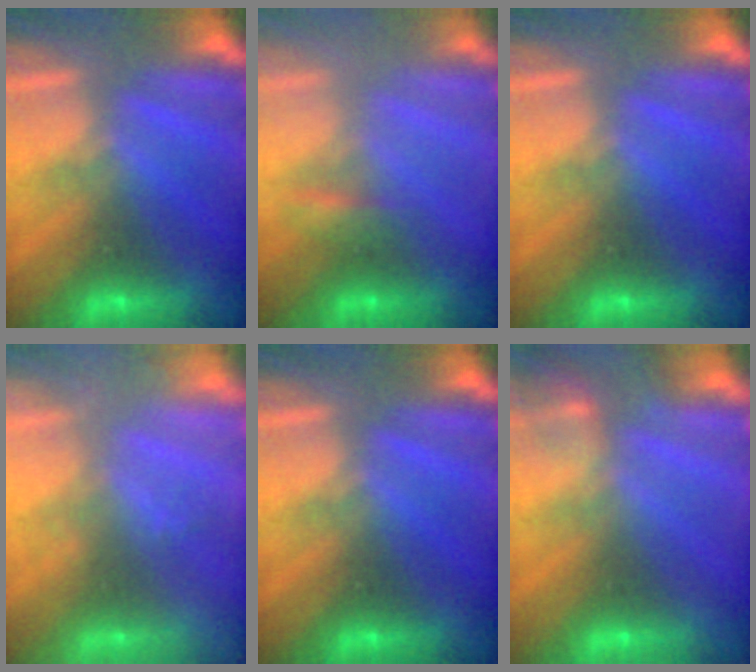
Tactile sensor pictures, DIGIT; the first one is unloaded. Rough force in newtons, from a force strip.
{"total": 2.2}
{"total": 0.0}
{"total": 1.9}
{"total": 0.0}
{"total": 1.8}